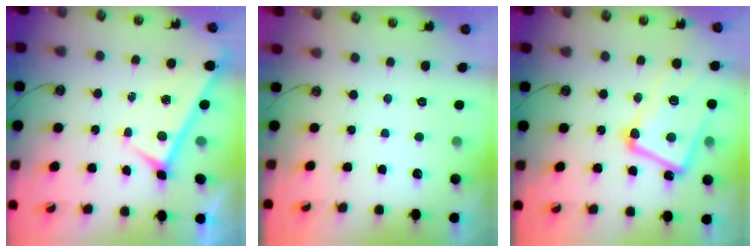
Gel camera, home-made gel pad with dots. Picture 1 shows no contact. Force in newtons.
{"total": 0.0}
{"total": 10.7, "press": 10.6, "slide": 1.6}